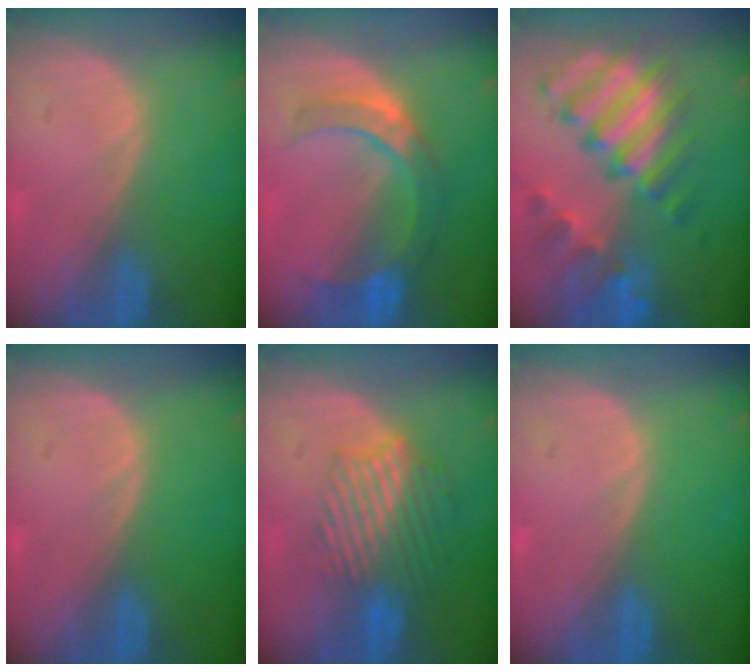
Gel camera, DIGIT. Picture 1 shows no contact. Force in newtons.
{"total": 7.0, "press": 6.9, "slide": 1.0}
{"total": 11.6, "press": 10.0, "slide": 5.9}
{"total": 0.0}
{"total": 9.5, "press": 8.1, "slide": 4.9}
{"total": 0.0}